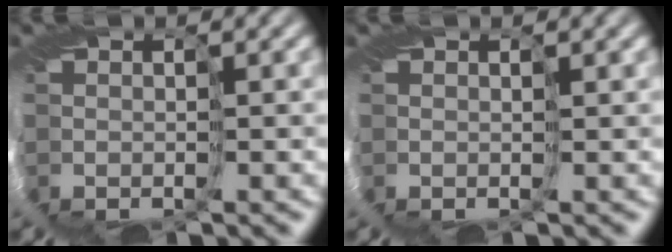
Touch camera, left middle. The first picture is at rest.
{"total": 0.6, "force": [0.5, -0.3, 0.1], "torque": [-0.003, 0.004, 0.007]}